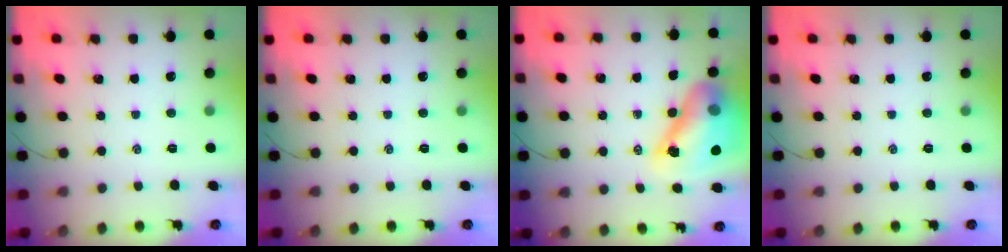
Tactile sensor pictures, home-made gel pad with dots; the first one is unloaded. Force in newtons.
{"total": 0.0}
{"total": 15.9, "press": 15.3, "slide": 4.4}
{"total": 0.0}